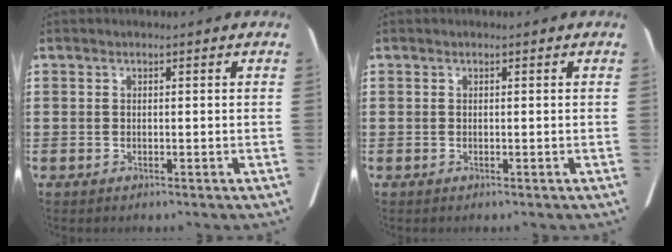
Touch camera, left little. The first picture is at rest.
{"total": 0.0}